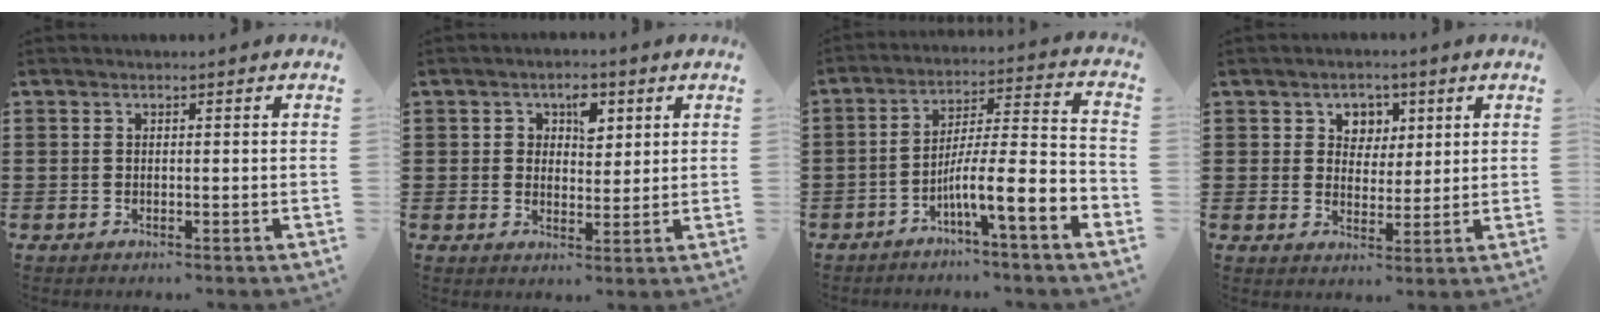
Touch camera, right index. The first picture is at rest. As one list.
[{"total": 3.9, "force": [1.7, 2.6, 2.3], "torque": [-0.039, 0.008, 0.024]}, {"total": 8.4, "force": [-4.8, 0.2, 6.9], "torque": [-0.122, -0.023, -0.095]}, {"total": 3.8, "force": [1.6, 3.4, 0.8], "torque": [-0.026, 0.011, 0.024]}]